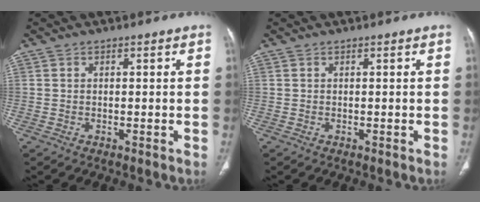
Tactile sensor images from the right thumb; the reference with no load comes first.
{"total": 0.0}